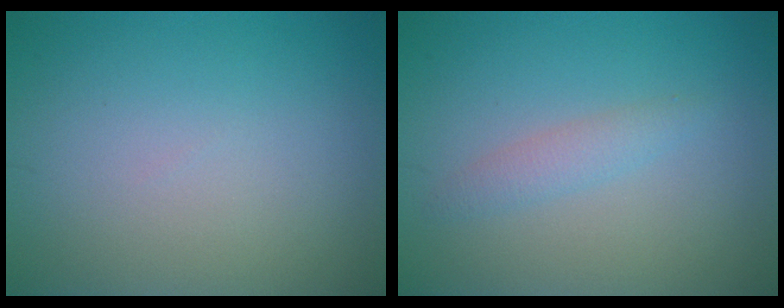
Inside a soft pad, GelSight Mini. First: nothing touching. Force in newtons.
{"total": 1.5, "press": 1.5, "slide": 0.1}